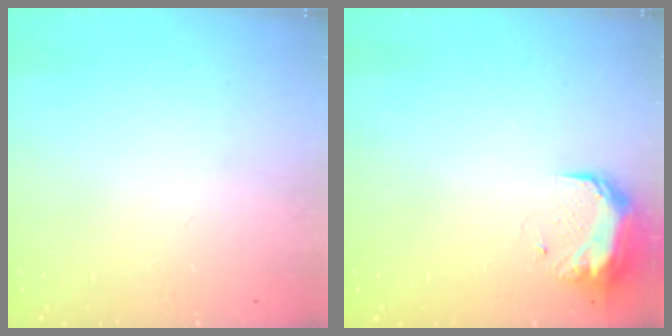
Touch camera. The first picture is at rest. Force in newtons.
{"total": 9.0, "press": 8.7, "slide": 2.1}